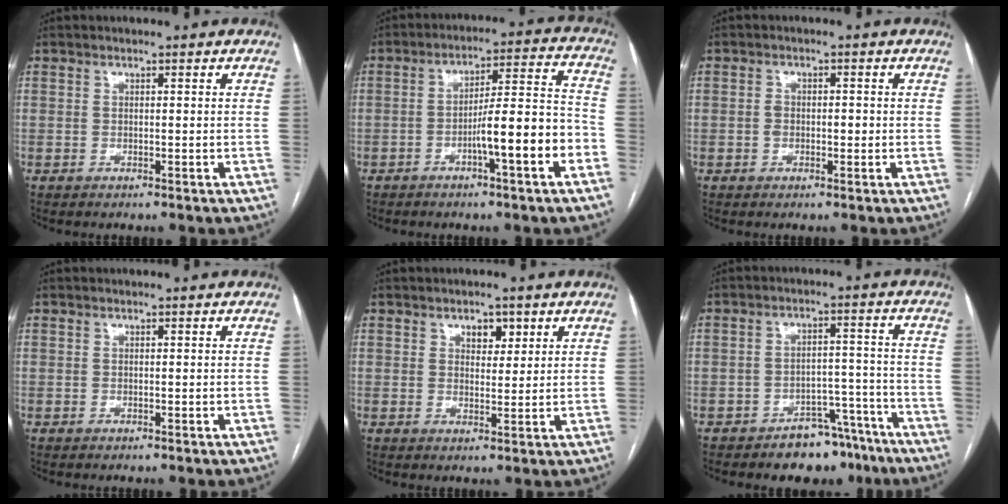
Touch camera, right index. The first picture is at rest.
{"total": 11.0, "force": [-4.5, 0.6, 10.1], "torque": [-0.151, 0.020, -0.067]}
{"total": 2.2, "force": [-0.3, 1.5, 1.6], "torque": [-0.026, 0.011, -0.004]}
{"total": 0.0}
{"total": 3.2, "force": [1.8, 1.9, 1.9], "torque": [-0.025, 0.003, 0.029]}
{"total": 8.0, "force": [-6.3, 4.2, 2.6], "torque": [-0.009, 0.035, -0.090]}